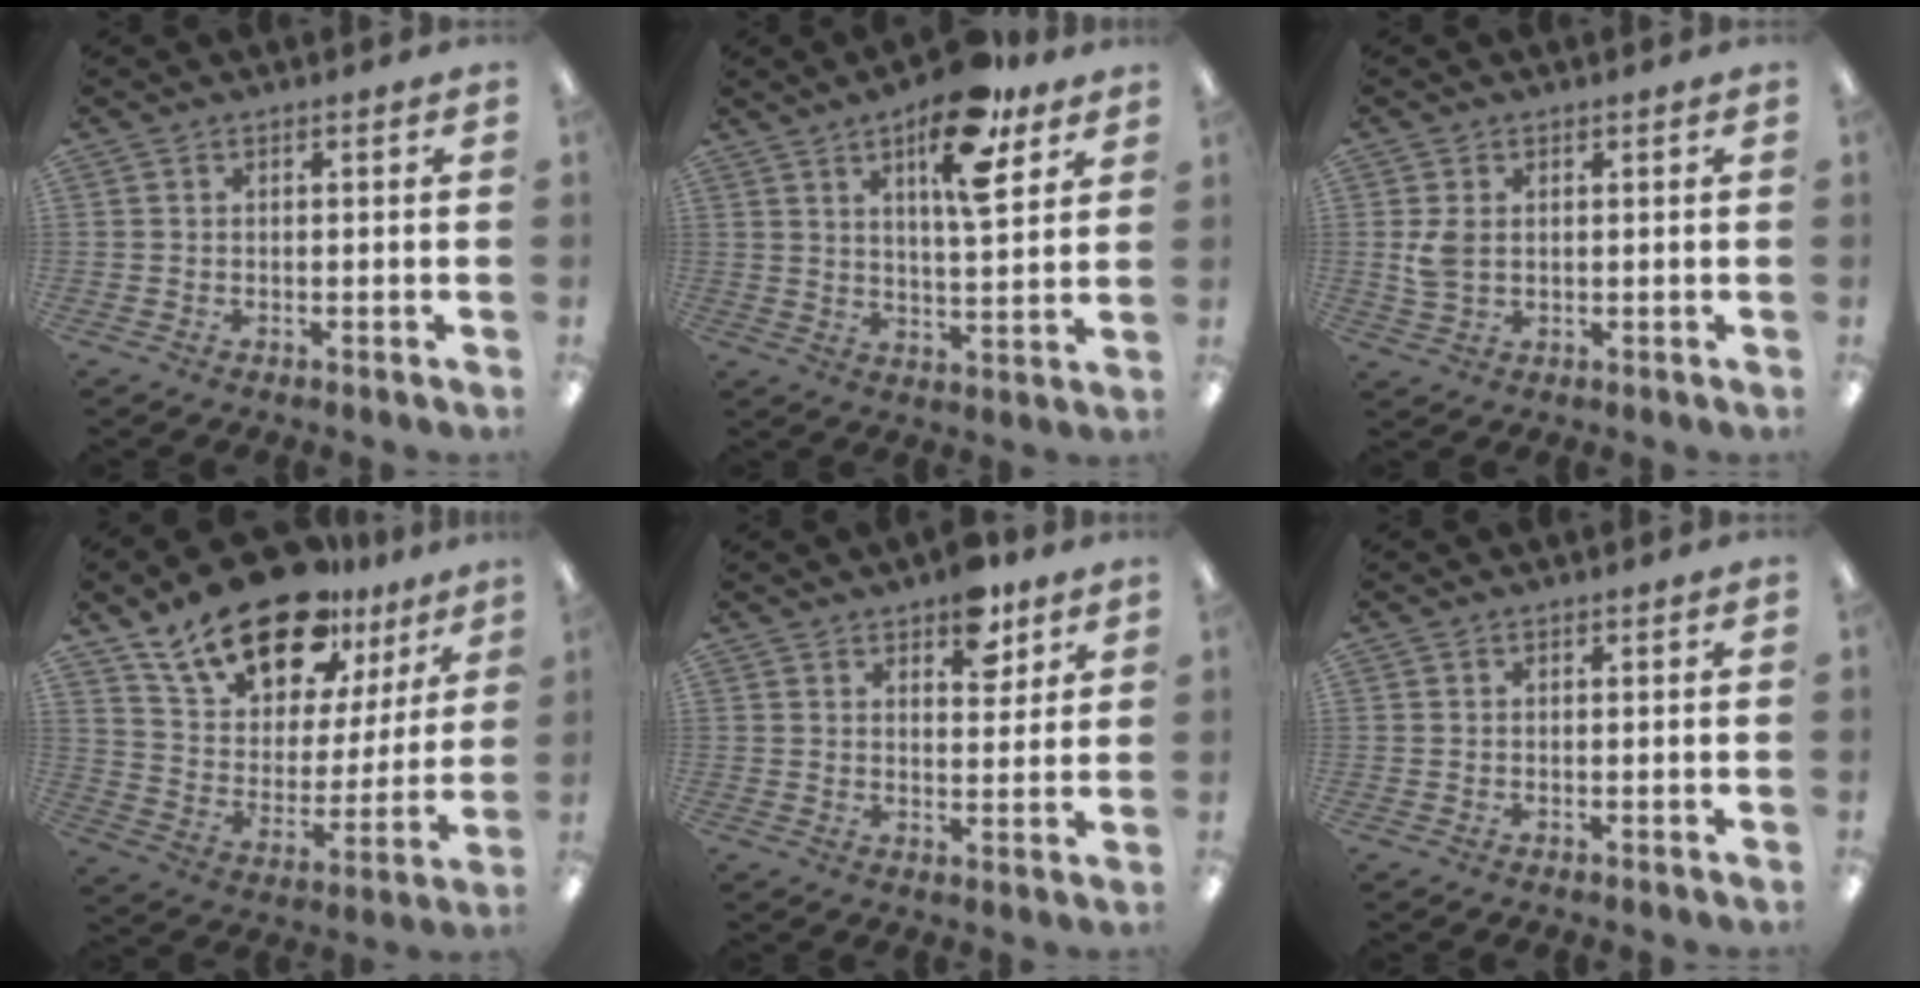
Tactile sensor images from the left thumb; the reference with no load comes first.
{"total": 15.3, "force": [9.0, 5.3, 11.1], "torque": [-0.161, -0.040, 0.144]}
{"total": 4.4, "force": [0.8, 3.0, 3.1], "torque": [-0.061, 0.000, 0.013]}
{"total": 20.5, "force": [15.4, 9.5, 9.5], "torque": [-0.176, -0.094, 0.275]}
{"total": 7.6, "force": [5.4, 3.8, 3.8], "torque": [-0.025, -0.032, 0.088]}
{"total": 0.0}